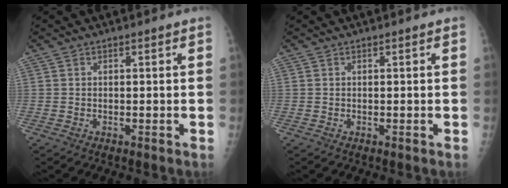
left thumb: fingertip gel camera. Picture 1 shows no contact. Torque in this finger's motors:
{"motor_torque": [0.00, 0.00, -0.12, -0.12, 0.00]}